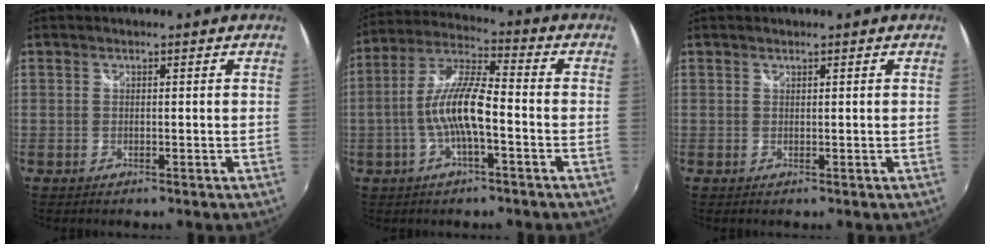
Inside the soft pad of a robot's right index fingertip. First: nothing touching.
{"total": 10.6, "force": [-2.8, 2.3, 10.0], "torque": [-0.211, 0.008, -0.054]}
{"total": 0.0}